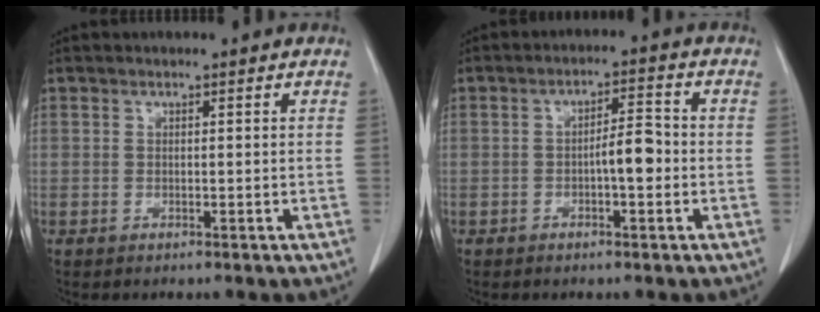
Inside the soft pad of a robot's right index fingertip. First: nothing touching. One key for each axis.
{"total": 4.4, "fx": -0.9, "fy": 1.1, "fz": 4.1, "tx": -0.063, "ty": 0.014, "tz": -0.011}